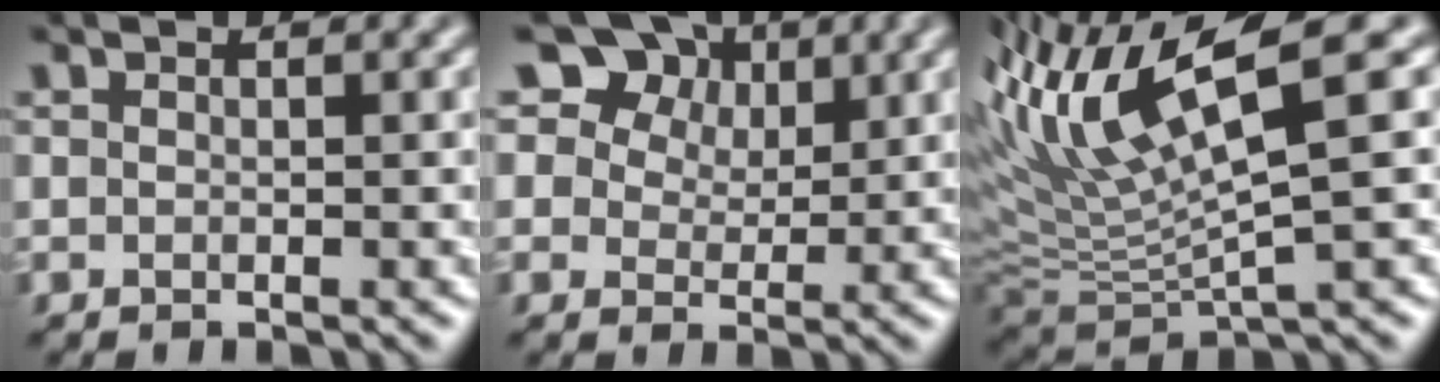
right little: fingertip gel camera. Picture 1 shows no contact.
{"total": 13.7, "force": [8.0, 9.4, 6.1], "torque": [-0.138, 0.044, 0.144]}
{"total": 9.2, "force": [4.9, 0.1, 7.8], "torque": [-0.159, 0.028, 0.090]}